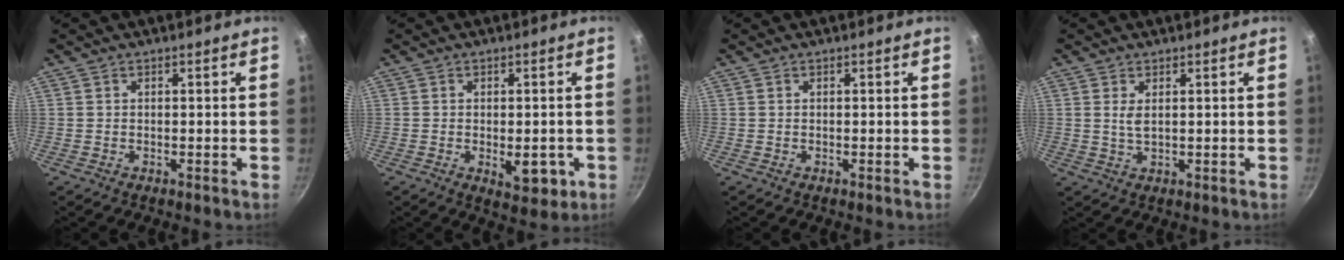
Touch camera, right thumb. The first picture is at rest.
{"total": 6.4, "force": [-1.6, 3.4, 5.2], "torque": [-0.048, -0.003, -0.015]}
{"total": 0.0}
{"total": 2.4, "force": [0.7, 1.1, 2.0], "torque": [-0.037, -0.007, 0.016]}